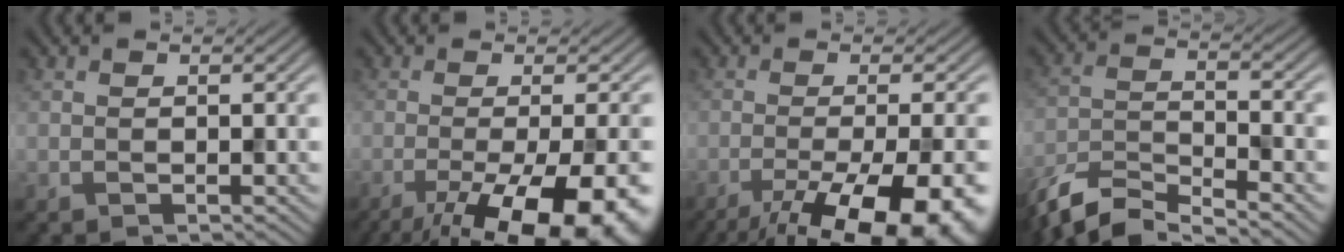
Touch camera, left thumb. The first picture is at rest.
{"total": 15.7, "force": [-8.1, 4.6, 12.7], "torque": [-0.170, -0.018, -0.108]}
{"total": 15.7, "force": [-9.4, 4.4, 11.8], "torque": [-0.166, -0.028, -0.127]}
{"total": 8.9, "force": [-7.6, 2.0, 4.2], "torque": [-0.087, -0.007, -0.153]}